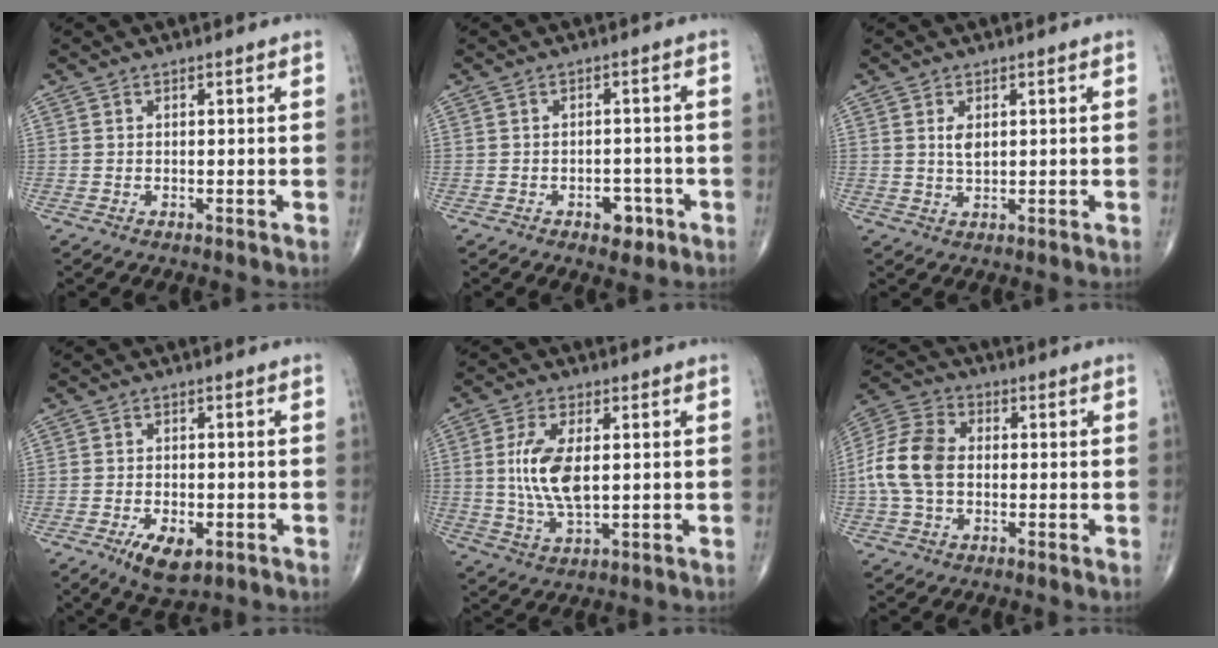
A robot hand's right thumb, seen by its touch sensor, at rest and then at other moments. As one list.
[{"total": 4.1, "force": [-2.1, 2.6, 2.5], "torque": [-0.013, 0.013, -0.026]}, {"total": 2.7, "force": [0.8, 1.4, 2.1], "torque": [-0.035, -0.006, 0.017]}, {"total": 6.8, "force": [-3.0, 3.3, 5.1], "torque": [-0.086, 0.002, -0.043]}, {"total": 10.2, "force": [1.0, 4.6, 9.0], "torque": [-0.187, -0.010, 0.023]}, {"total": 11.2, "force": [-0.6, 7.9, 7.9], "torque": [-0.161, 0.030, -0.021]}]